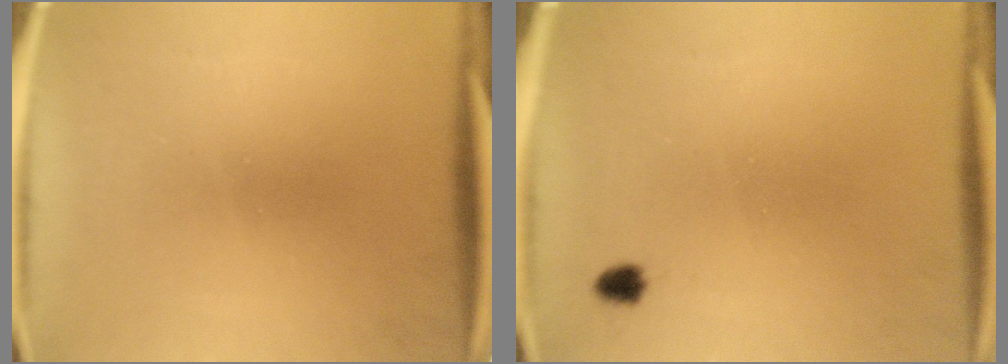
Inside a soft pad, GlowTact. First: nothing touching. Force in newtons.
{"total": 1.5}